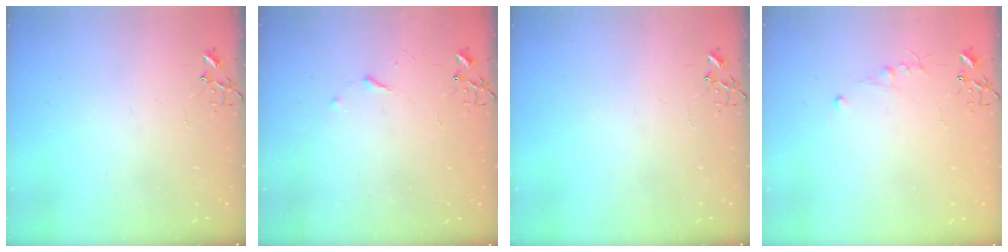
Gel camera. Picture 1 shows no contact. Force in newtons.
{"total": 3.9, "press": 3.9, "slide": 0.5}
{"total": 0.0}
{"total": 5.1, "press": 5.1, "slide": 0.4}